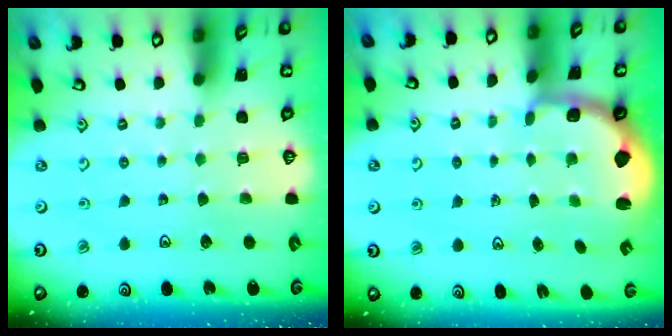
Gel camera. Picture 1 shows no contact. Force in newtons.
{"total": 2.2, "press": 1.5, "slide": 1.6}